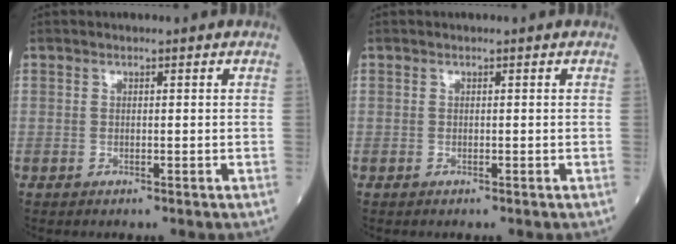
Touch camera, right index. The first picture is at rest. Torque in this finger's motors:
{"motor_torque": [0.00, 0.00, 0.00, 0.00]}